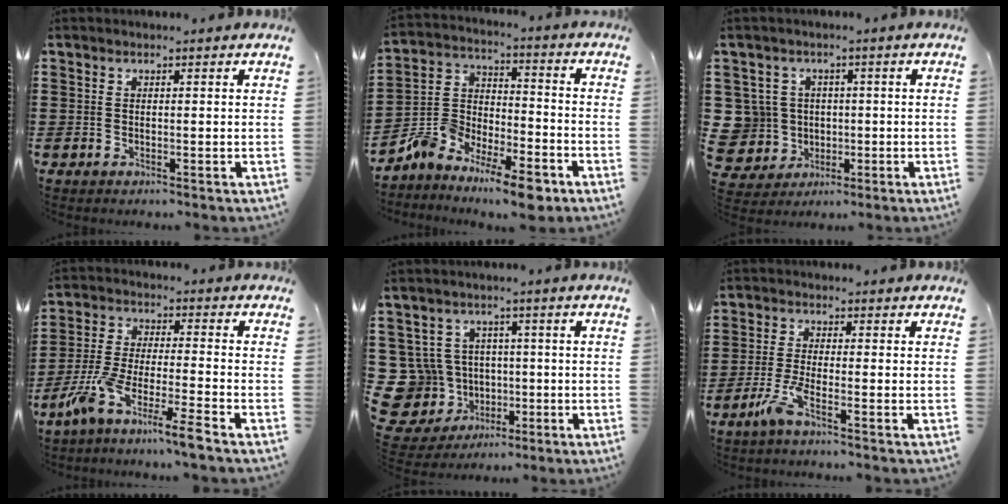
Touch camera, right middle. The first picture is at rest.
{"total": 8.9, "force": [-7.9, 2.7, 3.1], "torque": [-0.060, 0.022, -0.155]}
{"total": 7.0, "force": [0.3, 6.9, 1.5], "torque": [-0.079, 0.009, 0.007]}
{"total": 8.3, "force": [-7.0, -0.6, 4.4], "torque": [-0.110, -0.017, -0.145]}
{"total": 9.5, "force": [-0.5, 9.0, 3.0], "torque": [-0.118, 0.001, -0.006]}
{"total": 4.2, "force": [-2.4, 0.1, 3.5], "torque": [-0.087, -0.016, -0.049]}